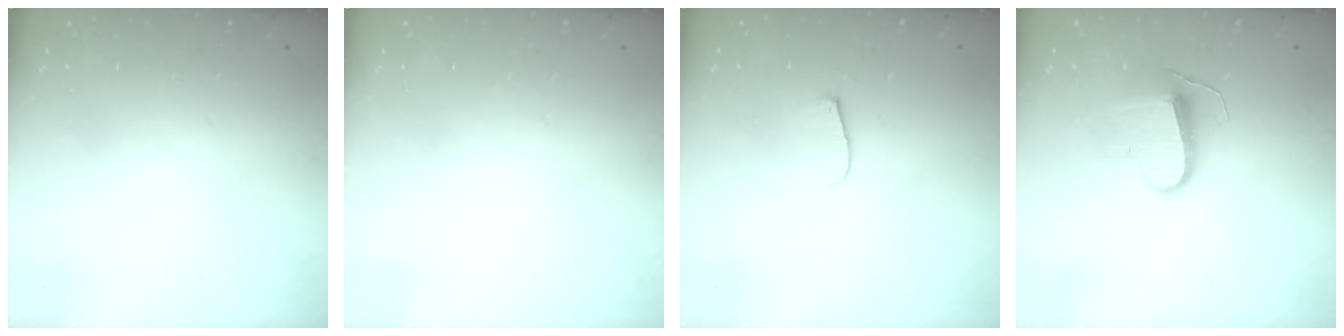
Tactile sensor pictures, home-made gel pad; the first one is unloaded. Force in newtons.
{"total": 0.0}
{"total": 6.3, "press": 6.2, "slide": 0.8}
{"total": 9.0, "press": 9.0, "slide": 0.1}